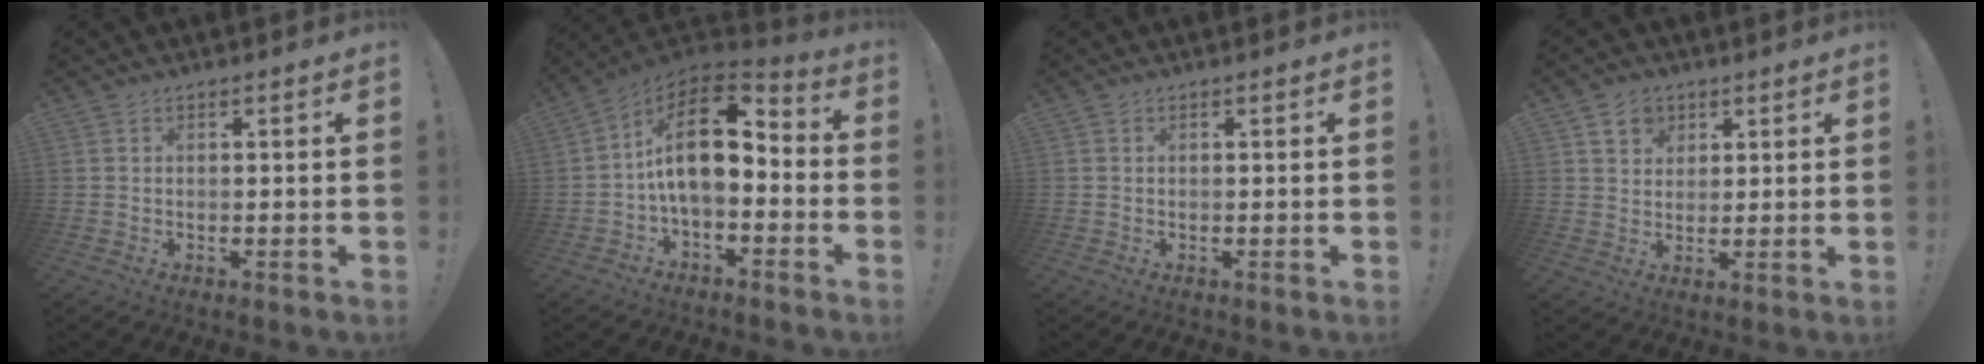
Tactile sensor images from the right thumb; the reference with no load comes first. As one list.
[{"total": 16.0, "force": [1.9, 8.3, 13.6], "torque": [-0.237, -0.003, 0.034]}, {"total": 0.0}, {"total": 6.0, "force": [3.5, 4.6, 1.6], "torque": [-0.013, -0.020, 0.063]}]